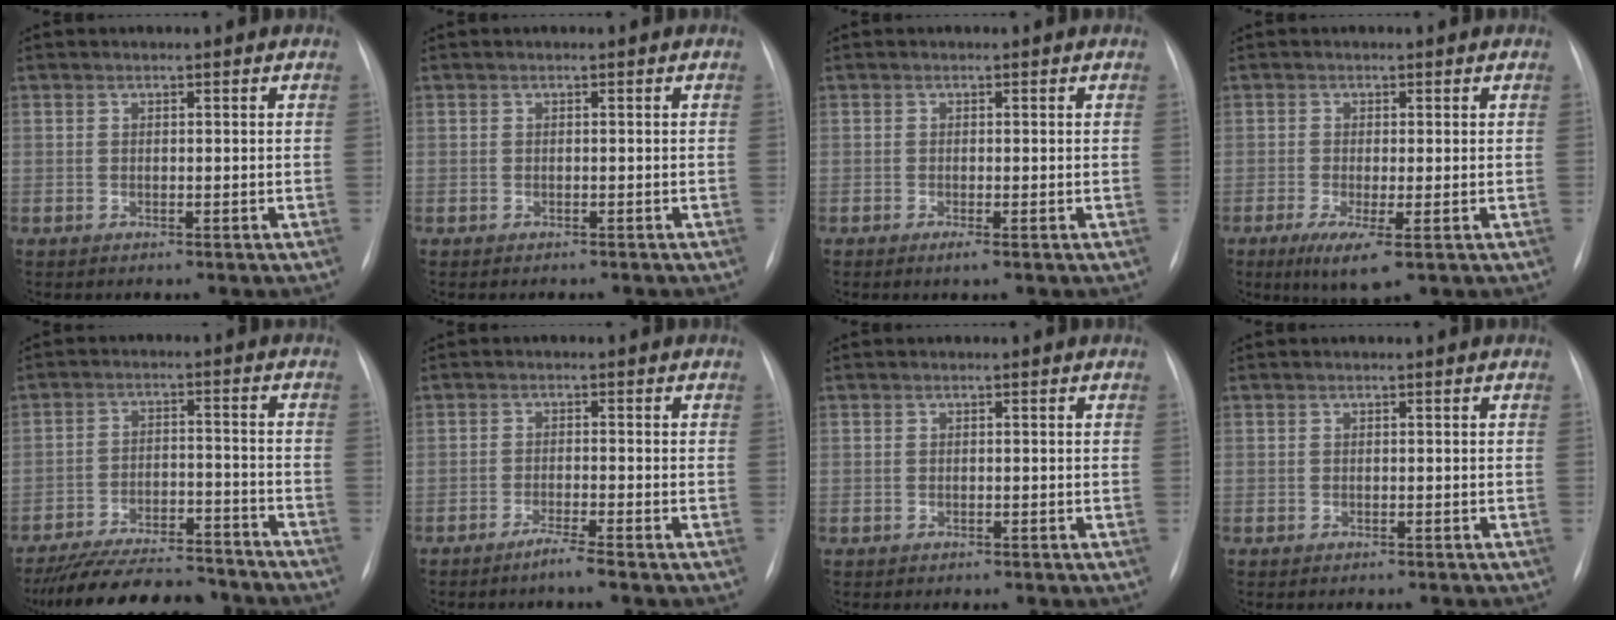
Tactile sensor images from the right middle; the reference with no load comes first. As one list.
[{"total": 2.8, "force": [-2.5, 0.8, 1.1], "torque": [-0.013, -0.005, -0.026]}, {"total": 0.8, "force": [-0.4, -0.2, 0.7], "torque": [-0.011, -0.004, -0.007]}, {"total": 4.8, "force": [-2.0, 0.7, 4.3], "torque": [-0.074, -0.015, -0.029]}, {"total": 17.7, "force": [-16.0, 3.8, 6.6], "torque": [-0.126, 0.001, -0.235]}, {"total": 2.5, "force": [-1.9, -0.7, 1.4], "torque": [-0.029, -0.006, -0.038]}, {"total": 0.5, "force": [-0.3, 0.4, 0.0], "torque": [-0.008, 0.003, -0.005]}, {"total": 2.6, "force": [-2.4, 0.6, 1.0], "torque": [-0.013, -0.004, -0.026]}]